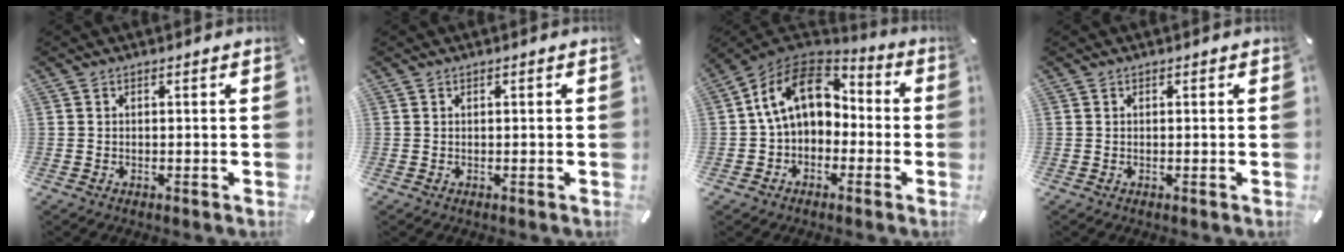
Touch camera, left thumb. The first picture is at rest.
{"total": 0.0}
{"total": 14.4, "force": [2.4, 10.6, 9.4], "torque": [-0.175, 0.011, 0.040]}
{"total": 0.0}